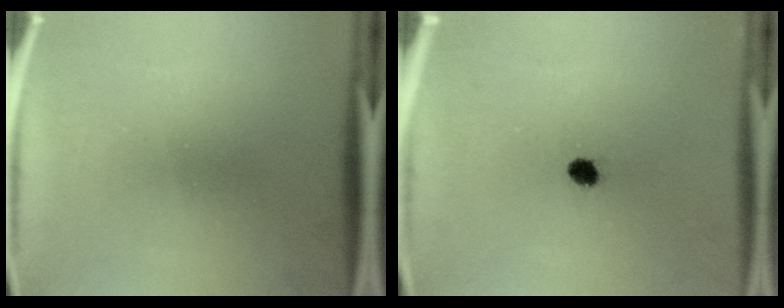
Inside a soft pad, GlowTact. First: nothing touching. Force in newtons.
{"total": 2.4}